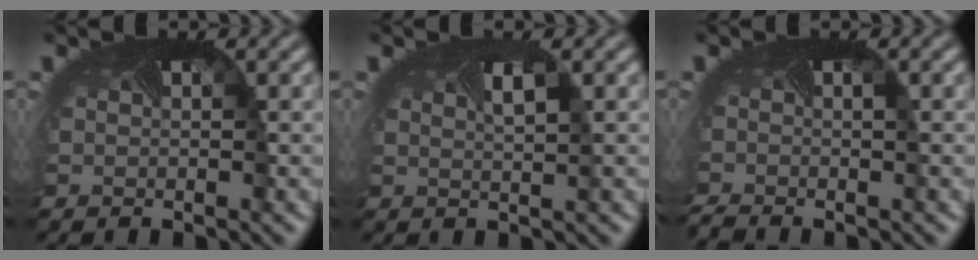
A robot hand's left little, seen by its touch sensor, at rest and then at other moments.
{"total": 1.2, "force": [0.5, 0.0, 1.1], "torque": [-0.013, 0.002, 0.009]}
{"total": 2.0, "force": [-1.7, 0.2, 1.1], "torque": [-0.018, -0.014, -0.032]}